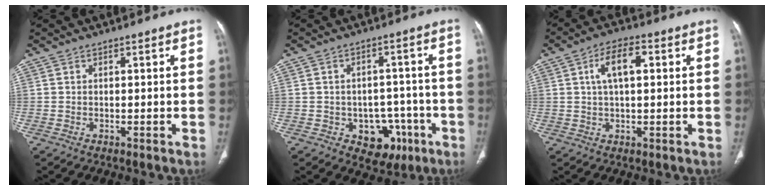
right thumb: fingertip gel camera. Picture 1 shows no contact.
{"total": 8.8, "force": [-3.6, 6.6, 4.5], "torque": [-0.021, 0.032, -0.036]}
{"total": 7.2, "force": [1.8, 3.3, 6.2], "torque": [-0.111, 0.010, 0.030]}